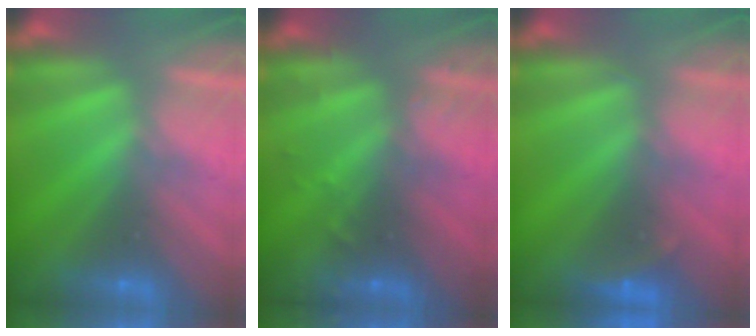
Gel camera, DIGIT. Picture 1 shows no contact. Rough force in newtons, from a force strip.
{"total": 2.9}
{"total": 2.6}